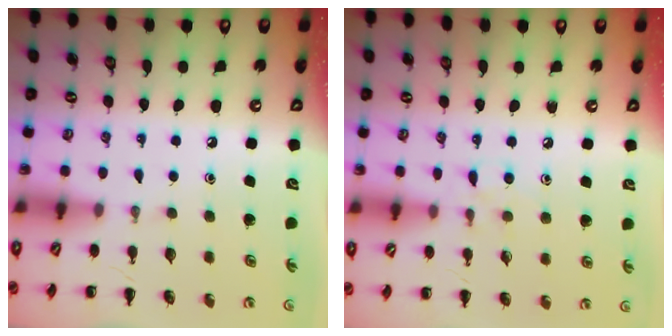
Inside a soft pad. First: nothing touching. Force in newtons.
{"total": 5.4, "press": 5.0, "slide": 2.0}